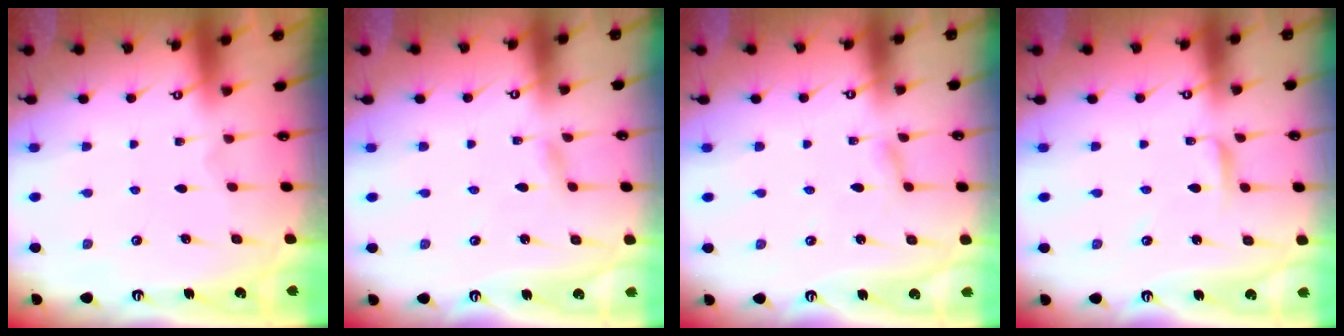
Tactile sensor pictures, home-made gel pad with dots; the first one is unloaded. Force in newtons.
{"total": 1.5, "press": 1.5, "slide": 0.1}
{"total": 2.1, "press": 2.1, "slide": 0.3}
{"total": 2.9, "press": 2.8, "slide": 0.3}